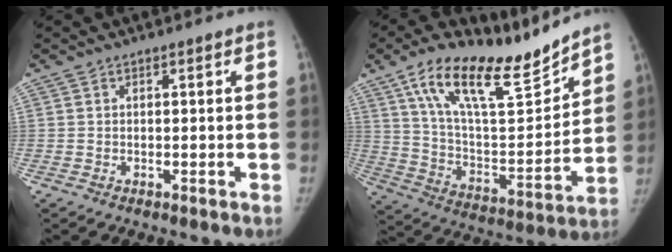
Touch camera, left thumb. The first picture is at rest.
{"total": 20.7, "force": [15.6, 6.4, 12.0], "torque": [-0.159, -0.073, 0.273]}